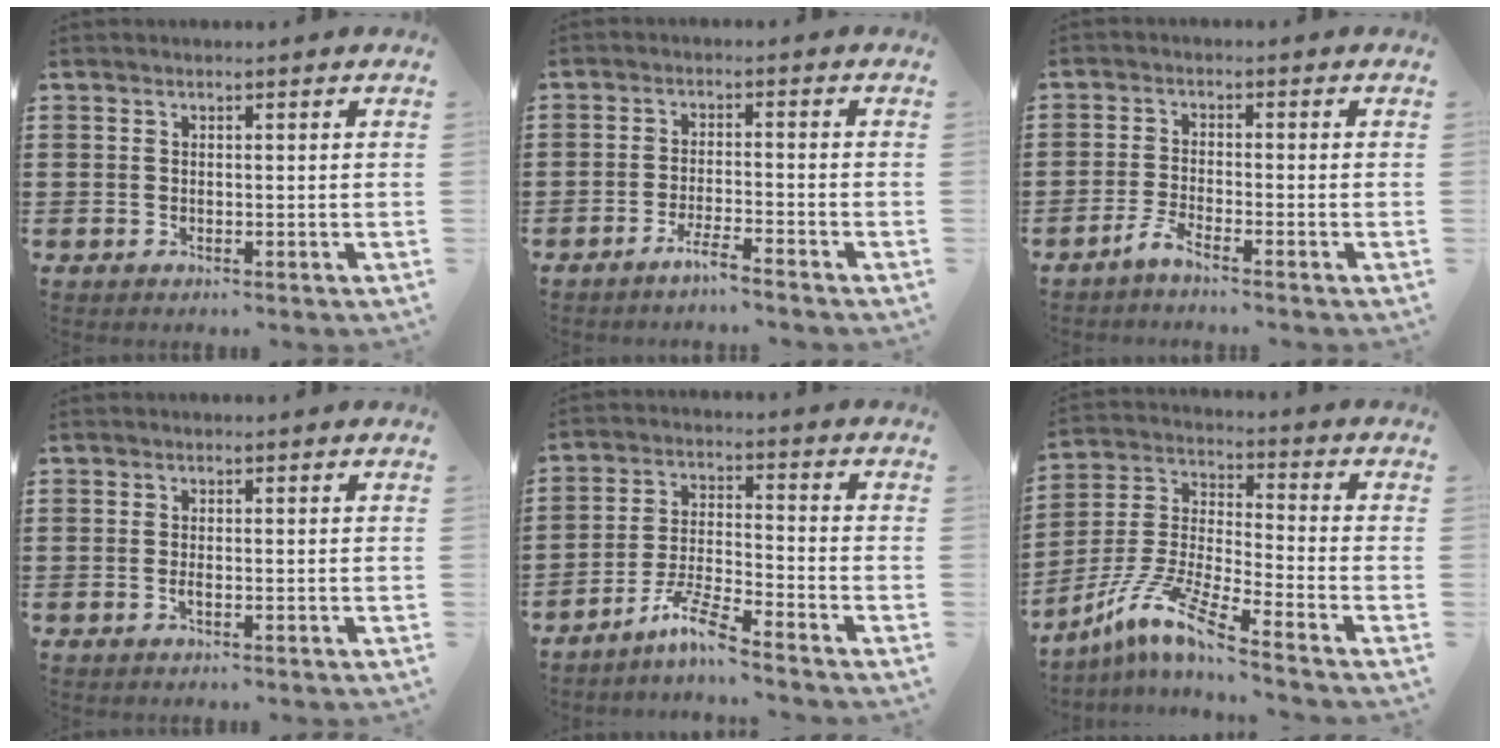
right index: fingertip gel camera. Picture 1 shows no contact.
{"total": 3.4, "force": [-3.0, -0.4, 1.6], "torque": [-0.034, -0.003, -0.059]}
{"total": 1.6, "force": [-1.5, -0.1, 0.6], "torque": [-0.020, -0.006, -0.030]}
{"total": 0.8, "force": [-0.3, 0.1, 0.7], "torque": [-0.013, -0.004, -0.005]}
{"total": 6.7, "force": [-5.5, 0.1, 3.8], "torque": [-0.091, -0.009, -0.108]}
{"total": 9.8, "force": [-7.7, -0.1, 6.2], "torque": [-0.160, -0.019, -0.165]}